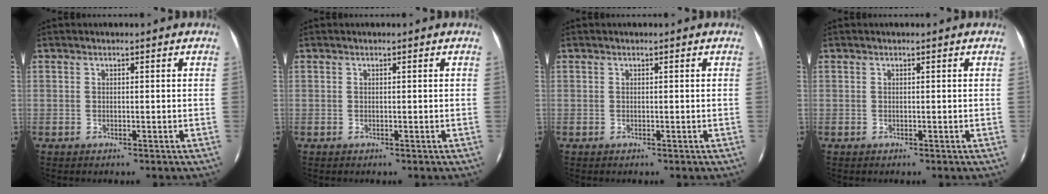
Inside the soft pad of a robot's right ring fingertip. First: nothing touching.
{"total": 0.0}
{"total": 0.0}
{"total": 0.0}